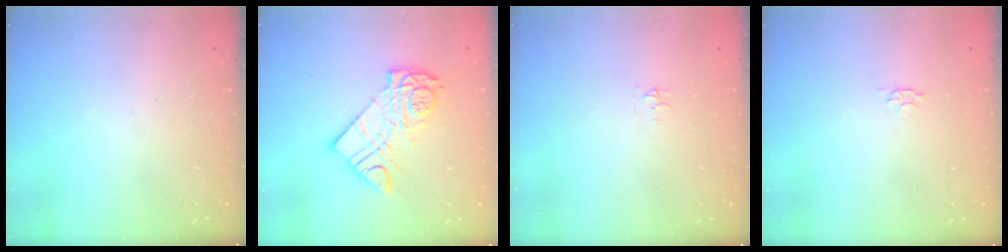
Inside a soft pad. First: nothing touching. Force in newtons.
{"total": 12.6, "press": 12.5, "slide": 1.1}
{"total": 3.6, "press": 3.6, "slide": 0.2}
{"total": 2.9, "press": 2.9, "slide": 0.4}